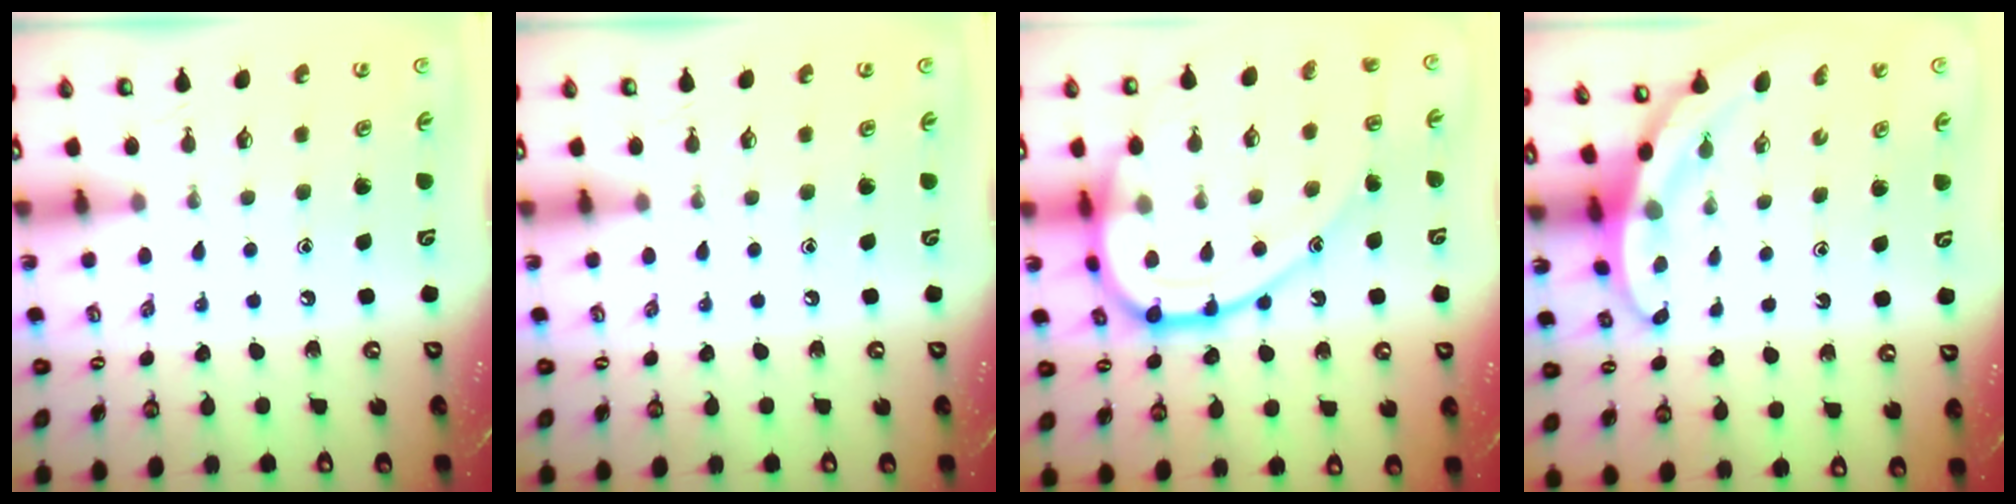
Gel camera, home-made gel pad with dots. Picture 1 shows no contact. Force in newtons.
{"total": 0.0}
{"total": 20.8, "press": 20.8, "slide": 1.5}
{"total": 3.2, "press": 3.2, "slide": 0.1}